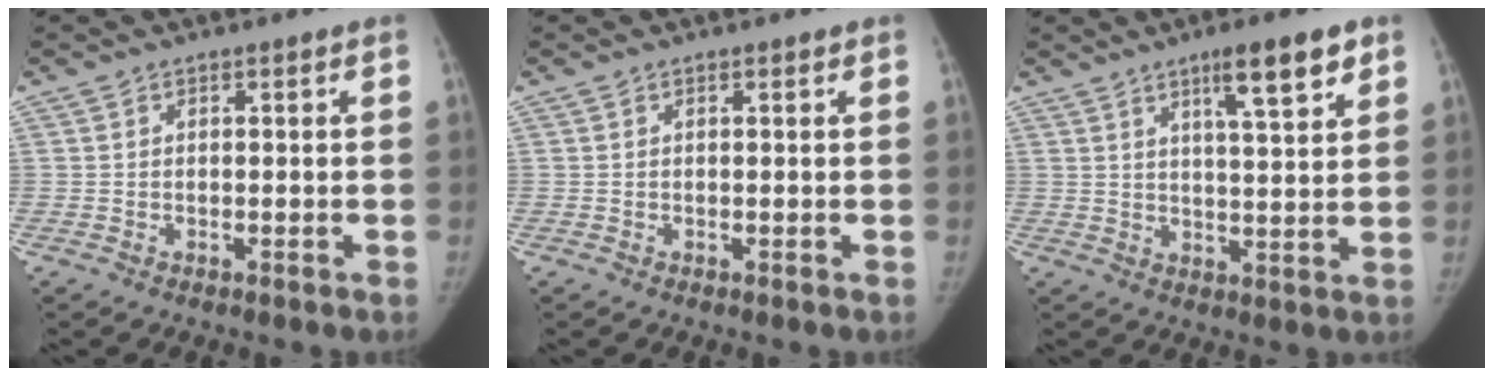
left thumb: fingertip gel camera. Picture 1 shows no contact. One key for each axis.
{"total": 0.0}
{"total": 9.5, "fx": 5.6, "fy": 1.8, "fz": 7.5, "tx": -0.102, "ty": -0.028, "tz": 0.085}